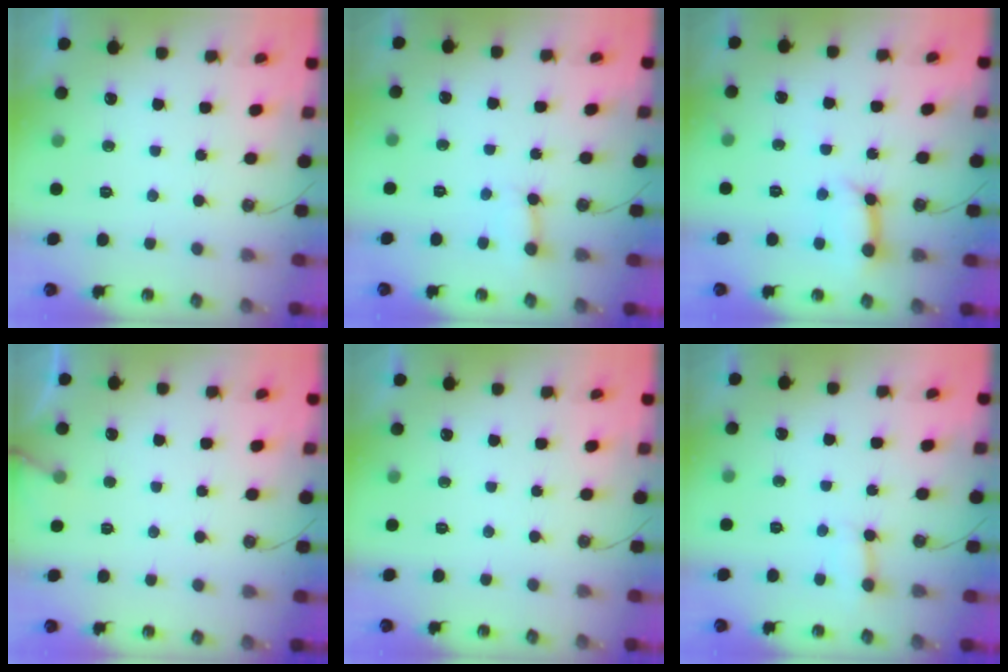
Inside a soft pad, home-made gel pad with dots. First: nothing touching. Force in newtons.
{"total": 2.8, "press": 2.7, "slide": 0.4}
{"total": 10.5, "press": 10.4, "slide": 1.2}
{"total": 4.0, "press": 4.0, "slide": 0.3}
{"total": 0.0}
{"total": 3.4, "press": 3.4, "slide": 0.2}